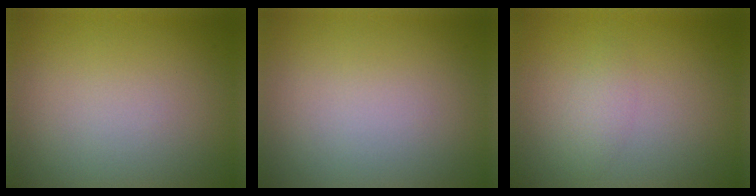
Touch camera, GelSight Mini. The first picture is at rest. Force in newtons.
{"total": 0.0}
{"total": 1.2, "press": 1.2, "slide": 0.1}